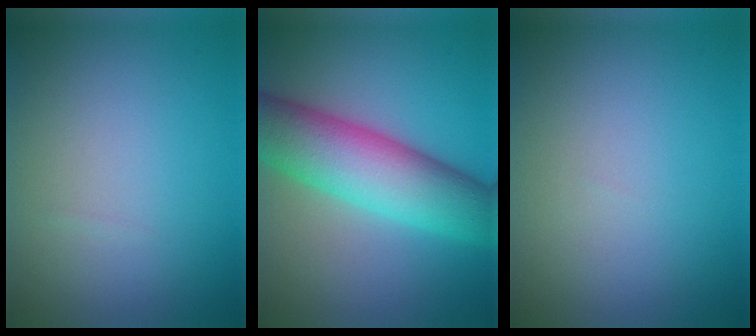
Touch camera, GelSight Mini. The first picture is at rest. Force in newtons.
{"total": 9.5, "press": 9.5, "slide": 0.2}
{"total": 0.0}